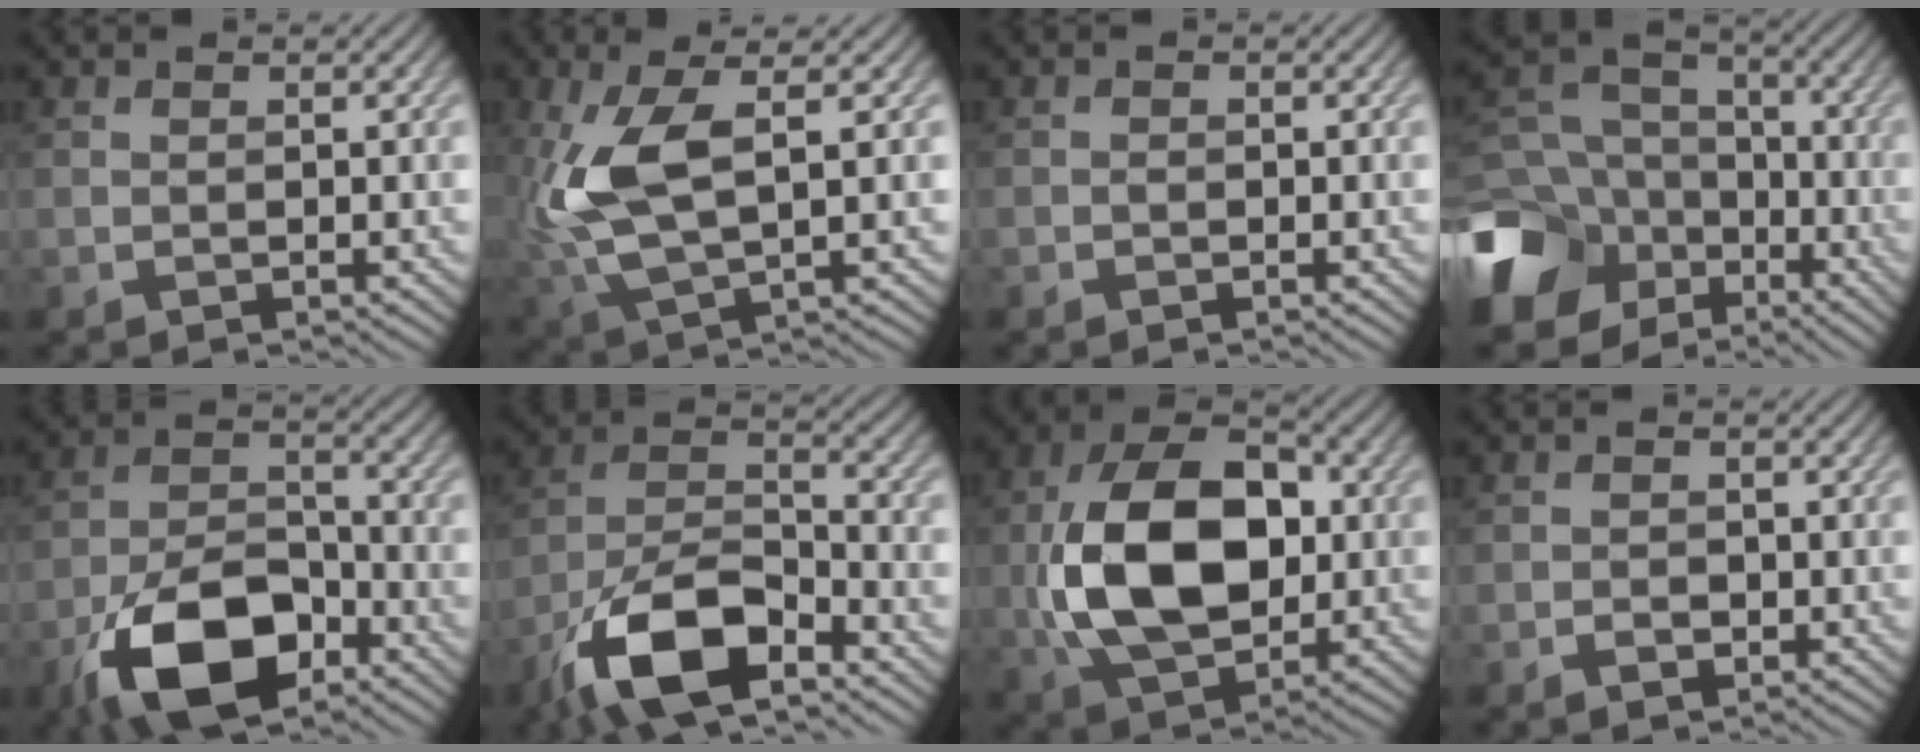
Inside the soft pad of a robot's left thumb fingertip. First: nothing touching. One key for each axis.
{"total": 9.9, "fx": 1.5, "fy": 3.8, "fz": 9.0, "tx": -0.213, "ty": 0.000, "tz": 0.030}
{"total": 0.6, "fx": -0.3, "fy": 0.4, "fz": 0.3, "tx": -0.004, "ty": 0.000, "tz": -0.007}
{"total": 14.9, "fx": -7.4, "fy": 11.4, "fz": 6.2, "tx": -0.211, "ty": -0.029, "tz": -0.126}
{"total": 13.0, "fx": -7.3, "fy": 6.7, "fz": 8.5, "tx": -0.172, "ty": -0.010, "tz": -0.142}
{"total": 12.7, "fx": -7.9, "fy": 5.2, "fz": 8.5, "tx": -0.163, "ty": -0.006, "tz": -0.165}
{"total": 14.7, "fx": -0.3, "fy": 9.5, "fz": 11.2, "tx": -0.230, "ty": 0.010, "tz": -0.013}
{"total": 1.4, "fx": -0.6, "fy": 1.0, "fz": 0.7, "tx": -0.009, "ty": -0.004, "tz": -0.012}